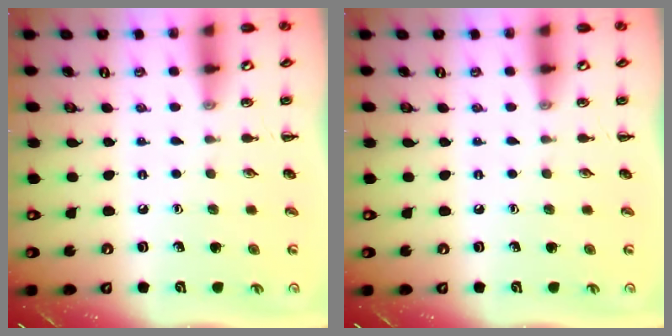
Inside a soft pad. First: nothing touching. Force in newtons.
{"total": 0.0}